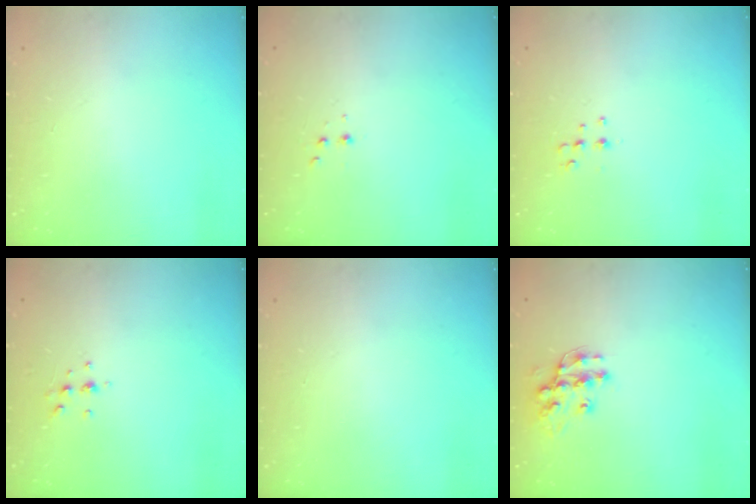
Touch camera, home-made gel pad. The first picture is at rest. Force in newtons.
{"total": 2.5, "press": 2.4, "slide": 0.5}
{"total": 5.3, "press": 5.2, "slide": 0.8}
{"total": 5.2, "press": 5.1, "slide": 0.9}
{"total": 0.0}
{"total": 12.2, "press": 12.2, "slide": 0.9}